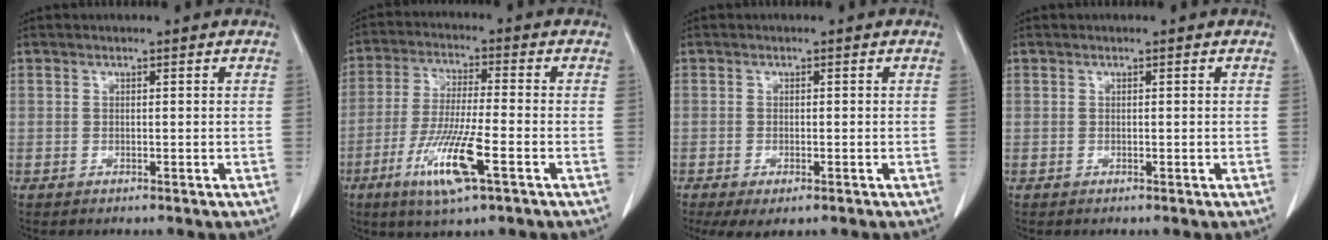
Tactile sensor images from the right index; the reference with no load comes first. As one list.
[{"total": 11.2, "force": [-4.8, 0.8, 10.1], "torque": [-0.199, -0.022, -0.088]}, {"total": 3.9, "force": [-2.2, 1.5, 2.9], "torque": [-0.046, -0.010, -0.029]}, {"total": 0.0}]